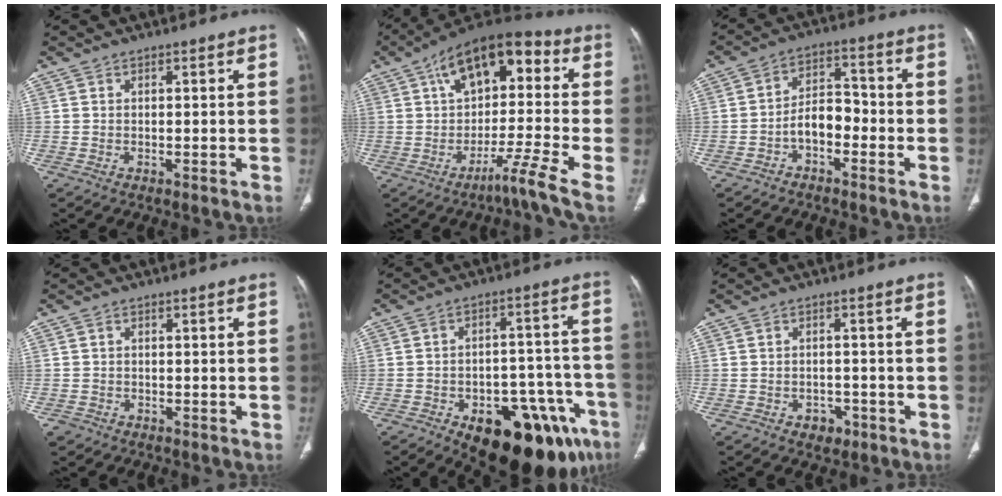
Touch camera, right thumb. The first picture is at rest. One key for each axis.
{"total": 14.5, "fx": -1.2, "fy": 3.3, "fz": 14.1, "tx": -0.213, "ty": 0.040, "tz": -0.036}
{"total": 6.6, "fx": -2.8, "fy": 4.3, "fz": 4.3, "tx": -0.053, "ty": 0.040, "tz": -0.055}
{"total": 1.7, "fx": -1.0, "fy": 1.3, "fz": 0.0, "tx": -0.001, "ty": 0.004, "tz": -0.019}
{"total": 22.3, "fx": -11.7, "fy": 10.5, "fz": 15.9, "tx": -0.146, "ty": 0.069, "tz": -0.148}
{"total": 3.1, "fx": -1.7, "fy": 2.4, "fz": 1.2, "tx": -0.004, "ty": 0.012, "tz": -0.017}